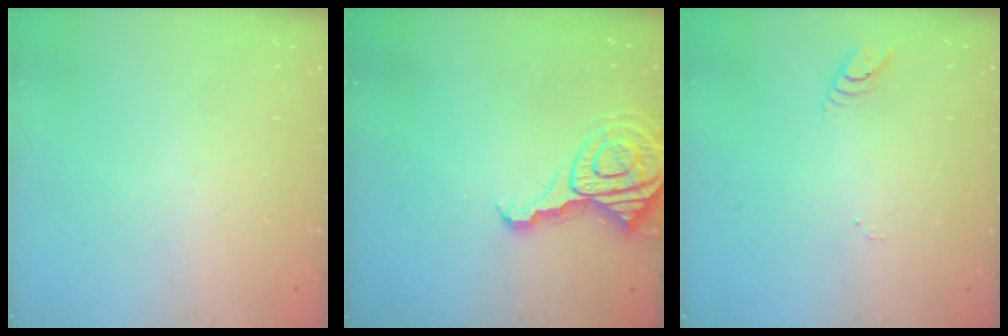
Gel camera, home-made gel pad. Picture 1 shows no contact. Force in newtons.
{"total": 10.8, "press": 10.8, "slide": 1.0}
{"total": 3.7, "press": 3.7, "slide": 0.4}